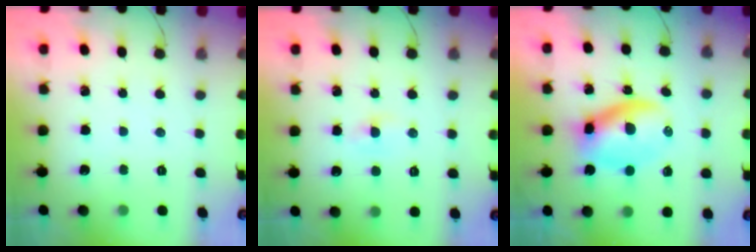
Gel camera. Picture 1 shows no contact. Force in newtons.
{"total": 0.0}
{"total": 6.8, "press": 6.6, "slide": 1.4}